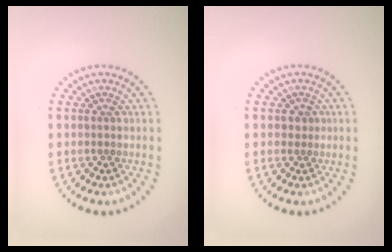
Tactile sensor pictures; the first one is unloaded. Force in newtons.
{"total": 0.7, "press": 0.4, "slide": 0.6}